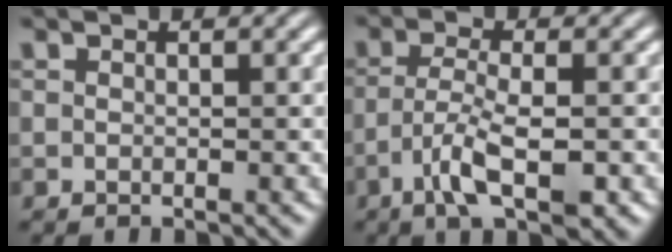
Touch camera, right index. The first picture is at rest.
{"total": 4.4, "force": [-1.7, 0.6, 4.0], "torque": [-0.067, -0.016, -0.016]}